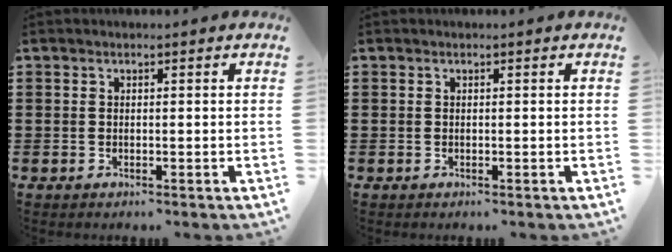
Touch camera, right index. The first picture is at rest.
{"total": 0.0}